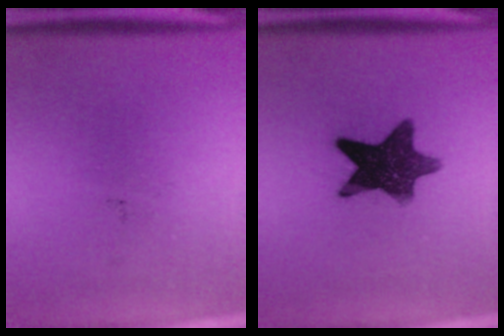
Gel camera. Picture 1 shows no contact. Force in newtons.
{"total": 11.3}